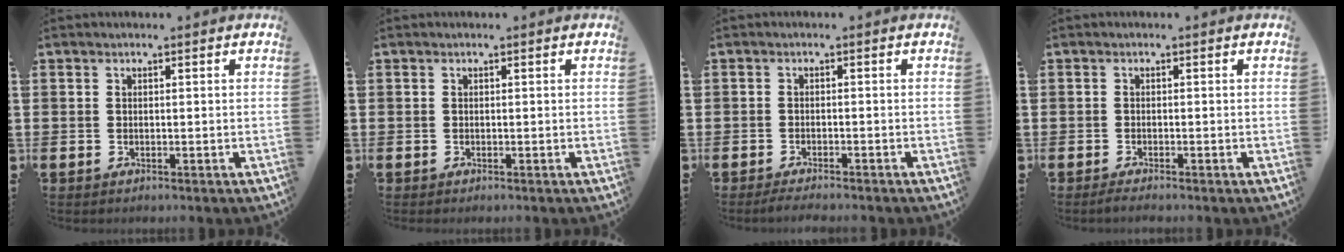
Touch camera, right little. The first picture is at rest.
{"total": 0.0}
{"total": 1.3, "force": [-1.2, 0.1, 0.6], "torque": [-0.011, 0.000, -0.024]}
{"total": 0.9, "force": [-0.7, 0.0, 0.6], "torque": [-0.009, -0.002, -0.014]}